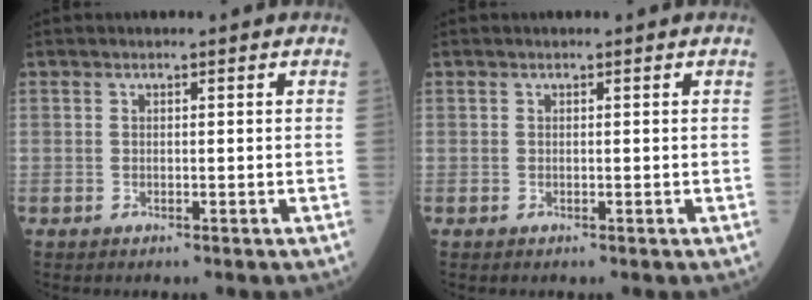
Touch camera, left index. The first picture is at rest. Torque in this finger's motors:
{"motor_torque": [0.06, 0.00, 0.00, 0.00]}